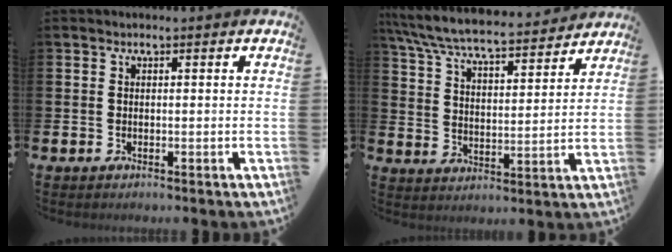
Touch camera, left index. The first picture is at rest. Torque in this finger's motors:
{"motor_torque": [1.07, -1.07, 0.82, 0.21]}